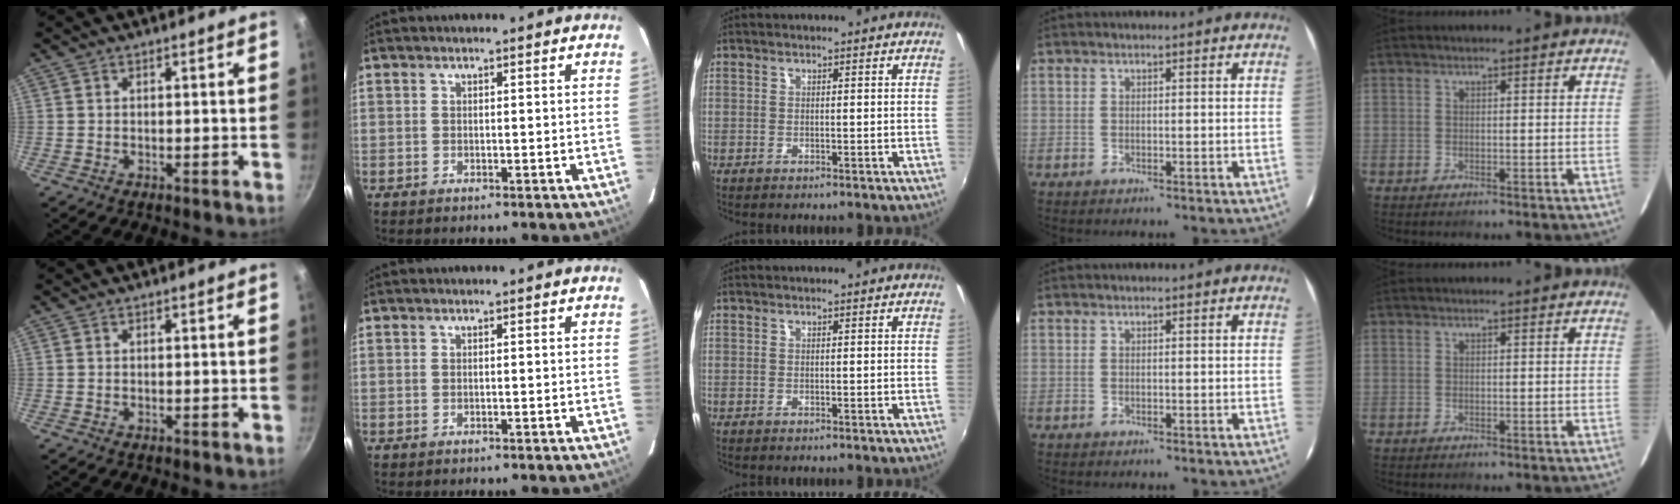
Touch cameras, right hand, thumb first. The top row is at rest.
{}